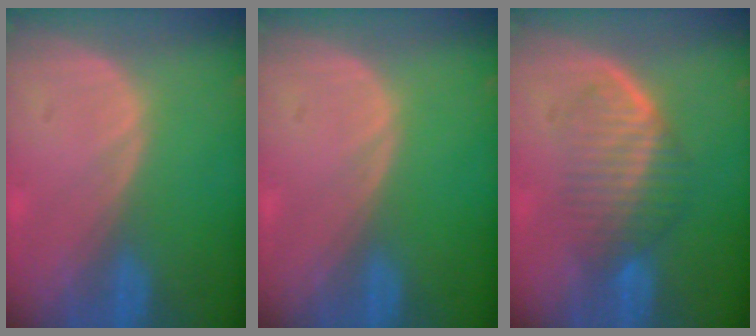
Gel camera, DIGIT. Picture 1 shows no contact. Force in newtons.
{"total": 0.0}
{"total": 6.2, "press": 6.1, "slide": 1.0}